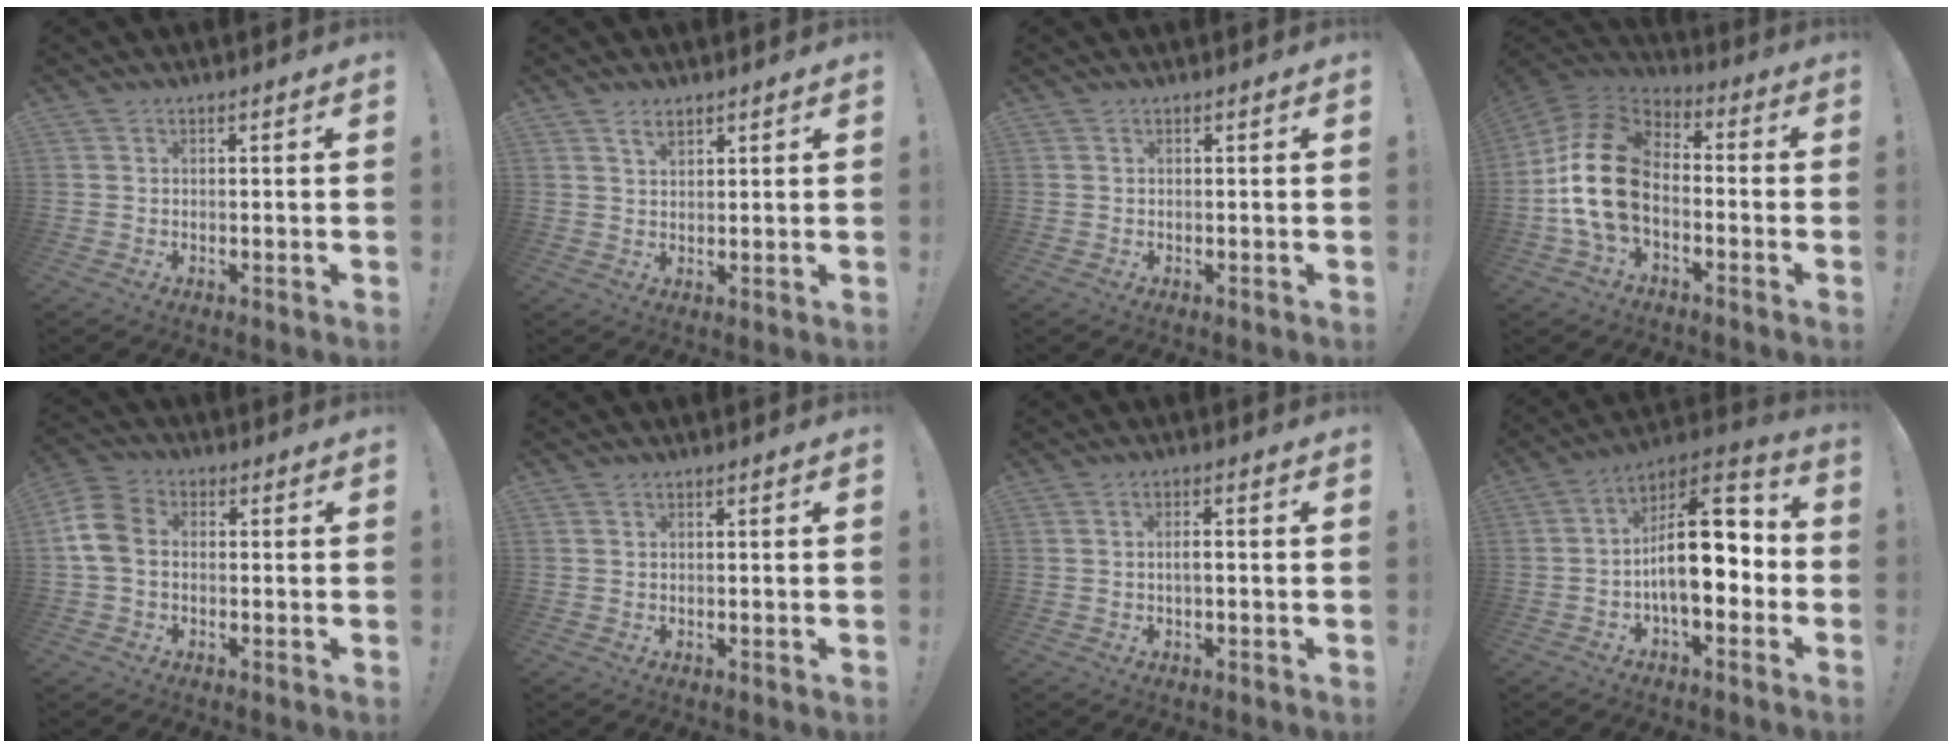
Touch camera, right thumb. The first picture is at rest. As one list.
[{"total": 3.0, "force": [2.0, 1.4, 1.8], "torque": [-0.023, -0.010, 0.034]}, {"total": 0.0}, {"total": 18.9, "force": [-2.5, 12.3, 14.1], "torque": [-0.272, 0.029, -0.034]}, {"total": 9.0, "force": [0.0, 6.4, 6.3], "torque": [-0.141, 0.009, 0.004]}, {"total": 0.0}, {"total": 2.5, "force": [-0.6, 0.4, 2.4], "torque": [-0.041, 0.003, -0.013]}, {"total": 18.5, "force": [-1.5, 9.3, 15.9], "torque": [-0.243, 0.014, -0.020]}]